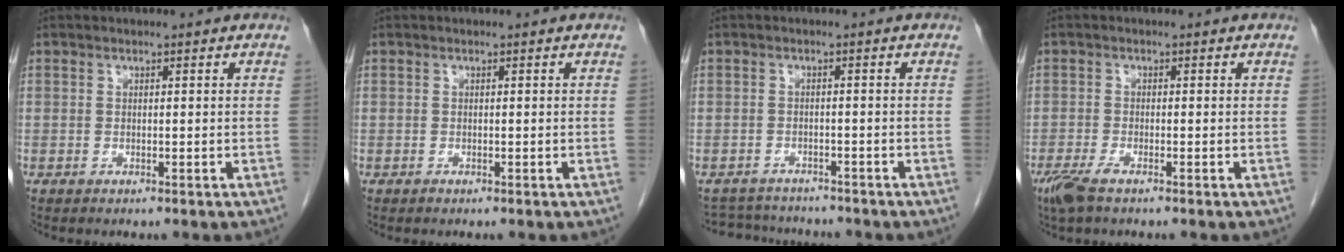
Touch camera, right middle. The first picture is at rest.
{"total": 0.0}
{"total": 6.3, "force": [-6.1, 1.4, 0.7], "torque": [-0.009, 0.007, -0.090]}
{"total": 3.5, "force": [-2.4, 0.7, 2.4], "torque": [-0.054, -0.008, -0.046]}